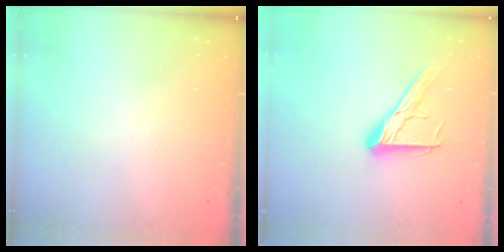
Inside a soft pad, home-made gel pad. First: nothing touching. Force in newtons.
{"total": 13.9, "press": 13.8, "slide": 1.3}